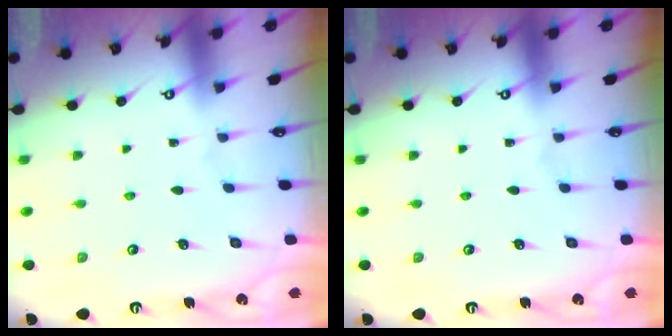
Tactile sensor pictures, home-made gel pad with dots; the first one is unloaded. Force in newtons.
{"total": 0.0}